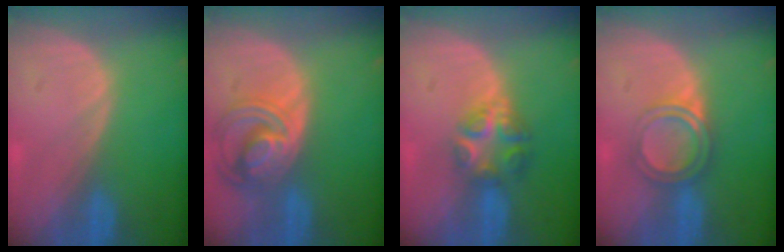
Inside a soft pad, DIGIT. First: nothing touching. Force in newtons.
{"total": 8.5, "press": 7.4, "slide": 4.3}
{"total": 6.1, "press": 5.4, "slide": 2.8}
{"total": 4.9, "press": 4.4, "slide": 2.1}